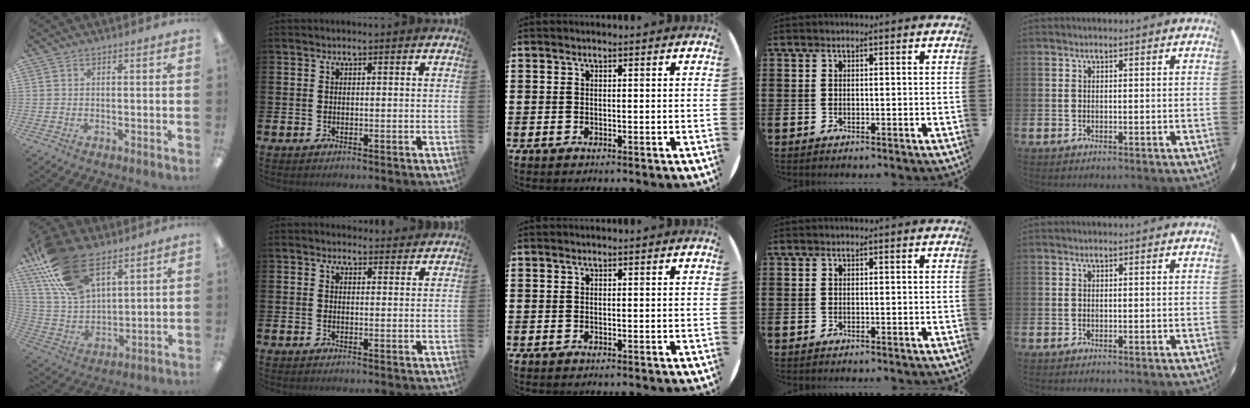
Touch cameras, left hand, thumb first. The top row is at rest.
{"thumb": {"total": 21.2, "force": [12.5, 11.2, 13.1], "torque": [-0.293, -0.047, 0.229]}, "index": {"total": 1.8, "force": [1.7, 0.7, 0.0], "torque": [0.004, -0.004, 0.028]}}